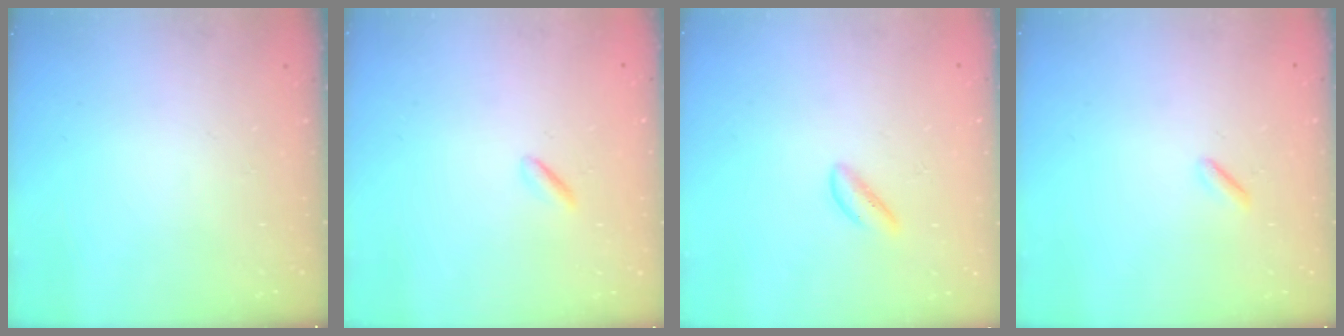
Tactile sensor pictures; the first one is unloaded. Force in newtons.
{"total": 0.0}
{"total": 1.7, "press": 1.6, "slide": 0.7}
{"total": 1.0, "press": 0.9, "slide": 0.4}